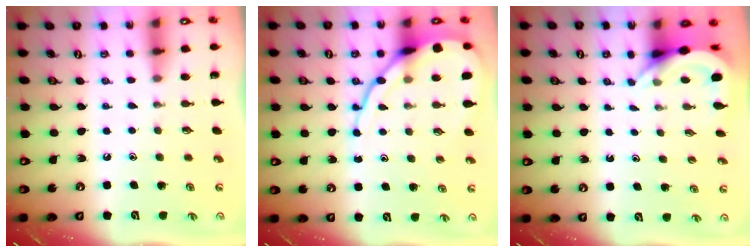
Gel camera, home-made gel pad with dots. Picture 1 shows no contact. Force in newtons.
{"total": 13.6, "press": 13.5, "slide": 1.5}
{"total": 4.4, "press": 4.4, "slide": 0.2}